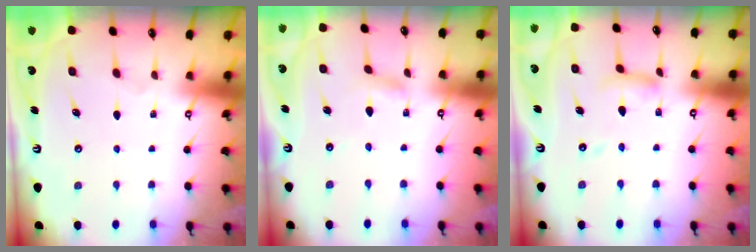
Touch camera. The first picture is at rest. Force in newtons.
{"total": 2.5, "press": 2.5, "slide": 0.2}
{"total": 7.7, "press": 7.7, "slide": 0.6}